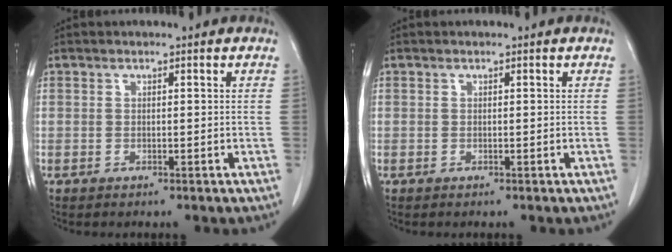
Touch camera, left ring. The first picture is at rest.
{"total": 0.0}